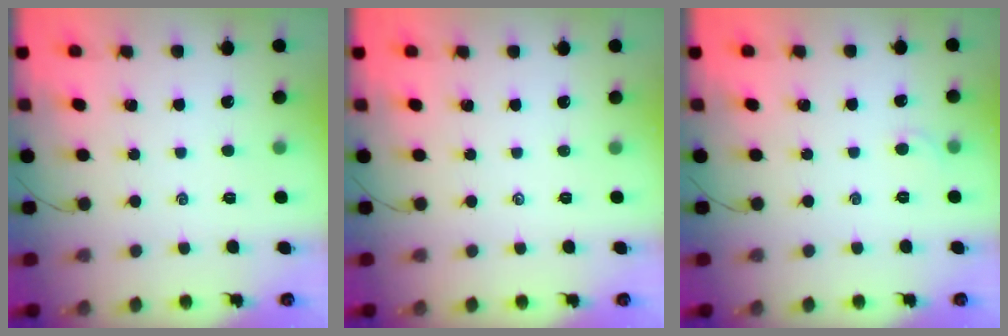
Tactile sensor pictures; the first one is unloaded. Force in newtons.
{"total": 0.0}
{"total": 2.7, "press": 2.5, "slide": 0.9}